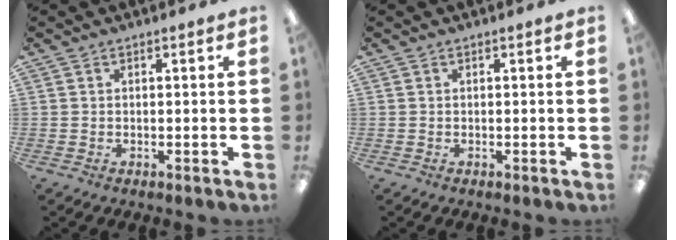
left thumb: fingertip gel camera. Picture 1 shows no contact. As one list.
[{"total": 0.0}]